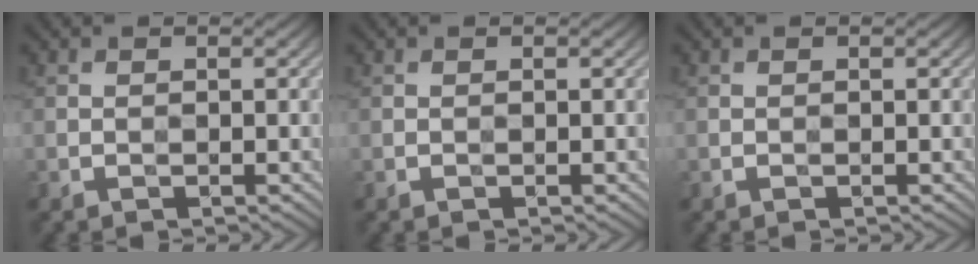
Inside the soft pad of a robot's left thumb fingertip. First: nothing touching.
{"total": 0.0}
{"total": 0.0}